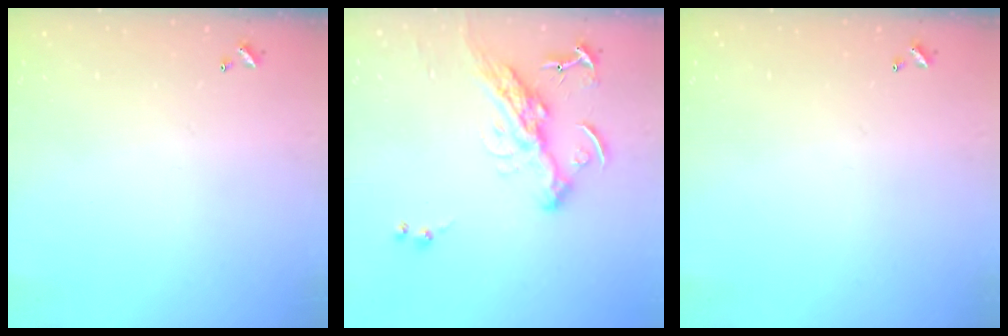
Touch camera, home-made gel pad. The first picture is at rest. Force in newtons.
{"total": 12.7, "press": 12.6, "slide": 1.7}
{"total": 0.0}